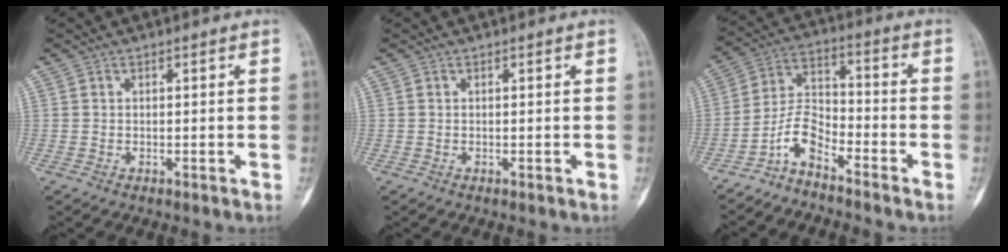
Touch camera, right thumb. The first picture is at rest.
{"total": 0.0}
{"total": 7.2, "force": [-5.3, 2.8, 3.9], "torque": [-0.078, 0.063, -0.114]}